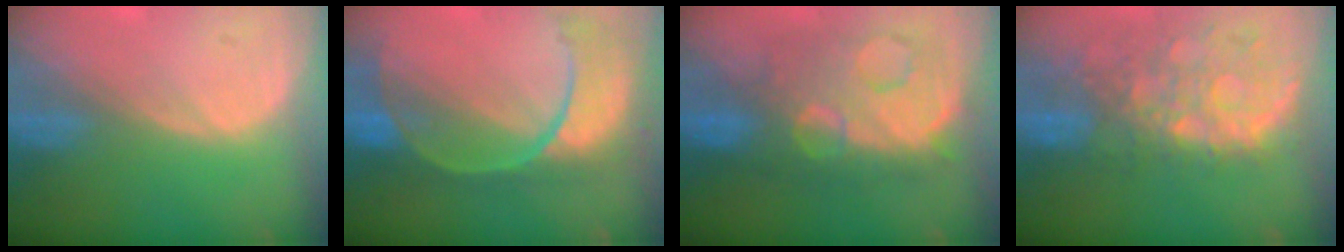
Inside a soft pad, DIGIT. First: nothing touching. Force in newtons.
{"total": 10.9, "press": 9.2, "slide": 5.9}
{"total": 12.3, "press": 12.2, "slide": 1.2}
{"total": 11.2, "press": 9.6, "slide": 5.6}